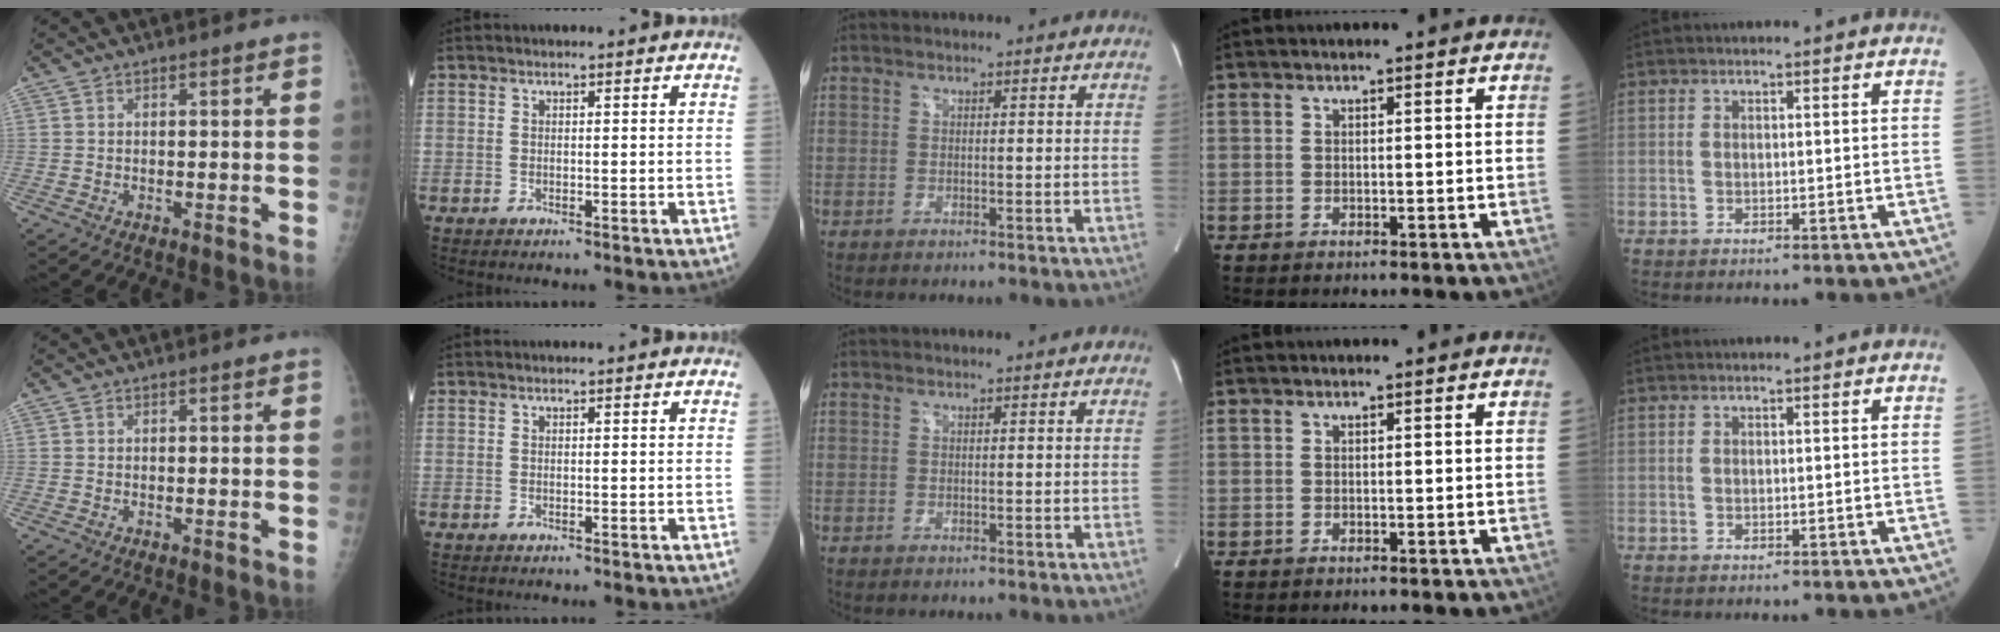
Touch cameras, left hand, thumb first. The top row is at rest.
{}